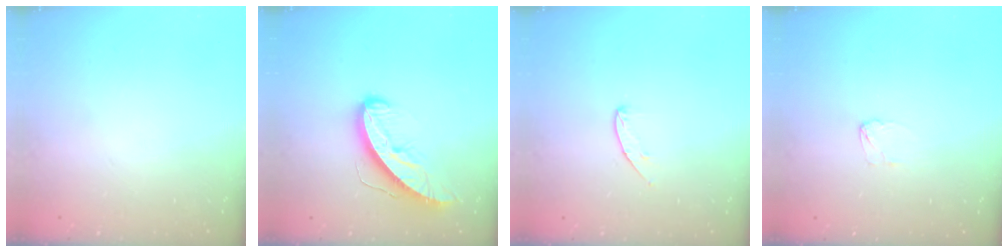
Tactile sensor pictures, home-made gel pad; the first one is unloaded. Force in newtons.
{"total": 11.1, "press": 11.1, "slide": 1.0}
{"total": 5.3, "press": 5.3, "slide": 0.5}
{"total": 2.6, "press": 2.6, "slide": 0.2}